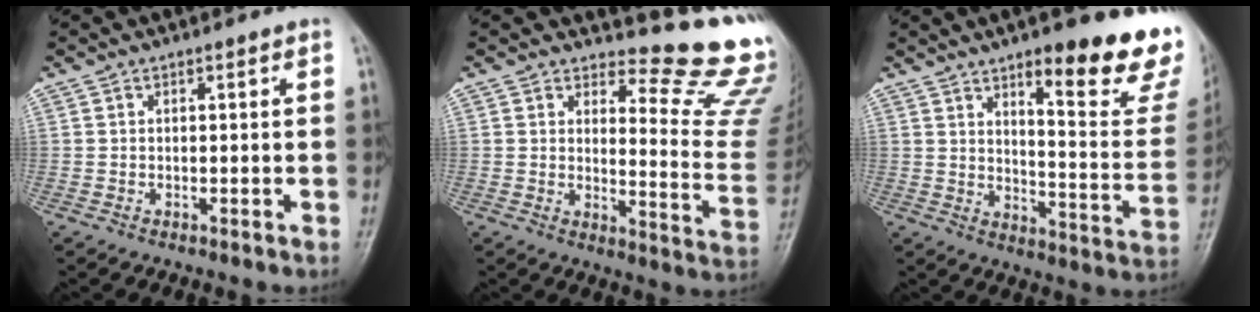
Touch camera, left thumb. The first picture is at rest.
{"total": 14.3, "force": [13.6, 1.9, 3.7], "torque": [-0.014, -0.178, 0.147]}
{"total": 20.6, "force": [13.3, 4.7, 15.0], "torque": [-0.160, -0.086, 0.182]}